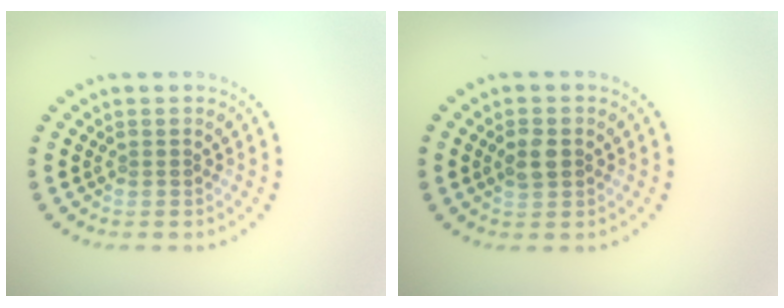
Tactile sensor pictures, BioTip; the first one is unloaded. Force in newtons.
{"total": 1.9, "press": 1.9, "slide": 0.3}